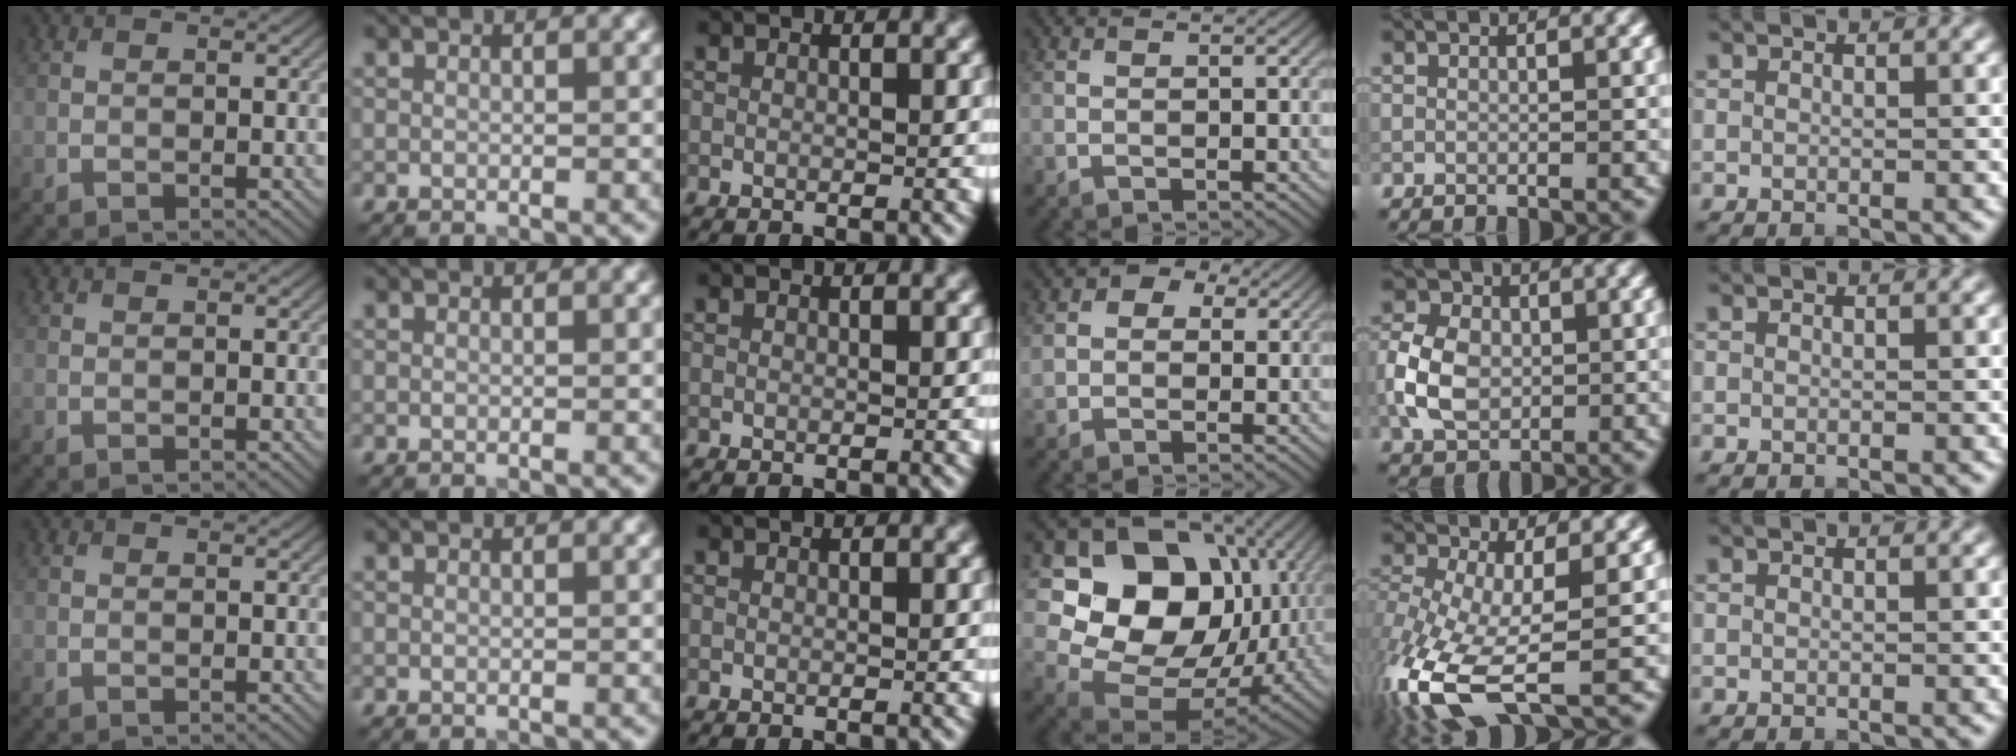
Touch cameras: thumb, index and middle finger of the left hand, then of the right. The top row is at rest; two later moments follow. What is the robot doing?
{"motion": "lift_and_place", "object": "coin"}